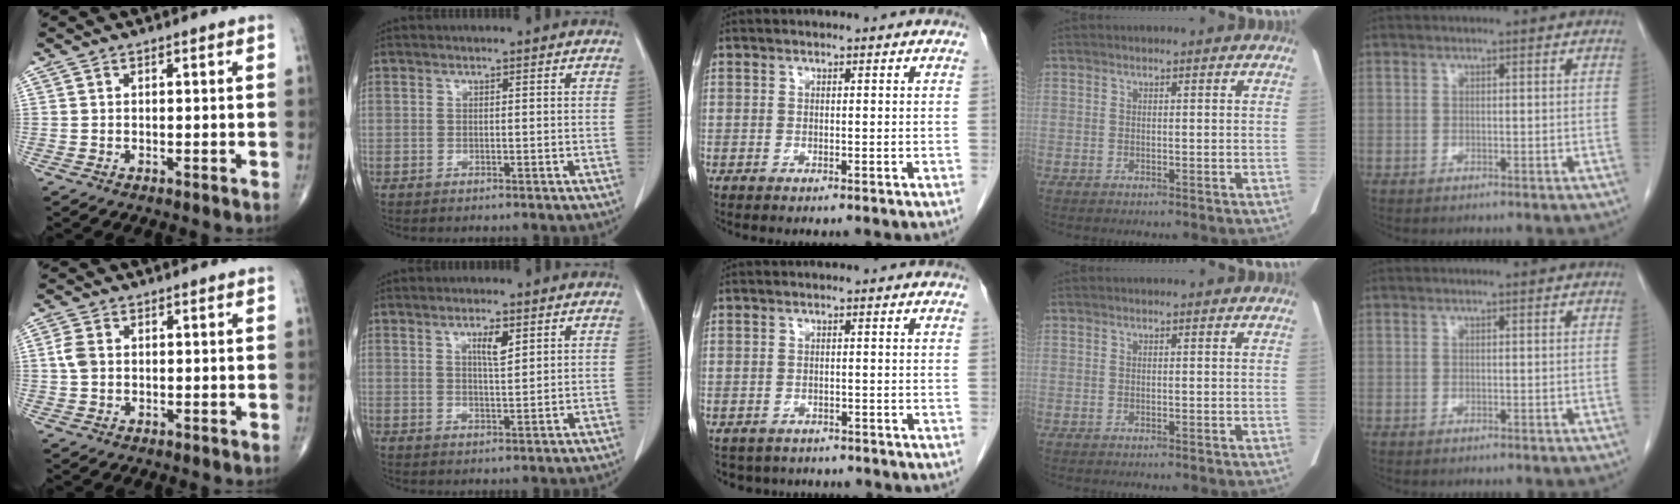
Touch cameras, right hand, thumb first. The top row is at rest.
{"thumb": {"total": 3.0, "force": [0.3, 2.2, 2.0], "torque": [-0.049, 0.005, 0.002]}, "index": {"total": 3.5, "force": [1.7, 0.7, 2.9], "torque": [-0.052, -0.001, 0.029]}, "middle": {"total": 5.5, "force": [-4.8, 2.6, 0.4], "torque": [0.000, 0.000, -0.063]}}